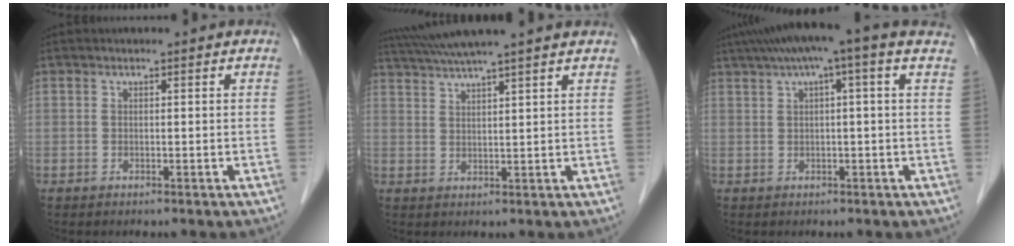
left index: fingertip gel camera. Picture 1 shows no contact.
{"total": 9.1, "force": [8.0, -1.6, 4.2], "torque": [-0.074, 0.029, 0.118]}
{"total": 8.4, "force": [5.0, -0.2, 6.8], "torque": [-0.105, 0.046, 0.065]}